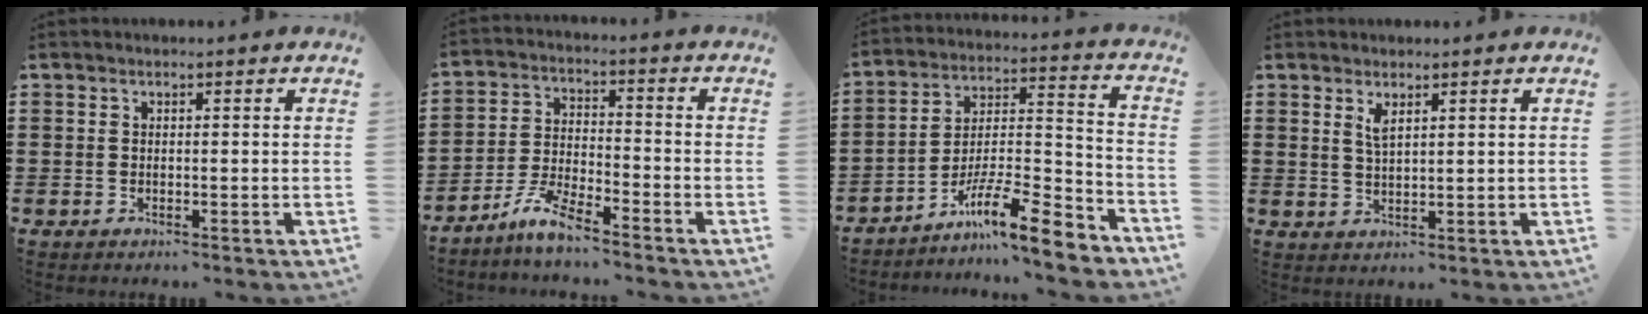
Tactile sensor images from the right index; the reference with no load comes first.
{"total": 6.1, "force": [-5.2, 0.4, 3.1], "torque": [-0.080, -0.008, -0.104]}
{"total": 12.2, "force": [-9.6, 1.4, 7.4], "torque": [-0.116, 0.018, -0.179]}
{"total": 2.3, "force": [1.4, 0.5, 1.7], "torque": [-0.037, 0.000, 0.026]}